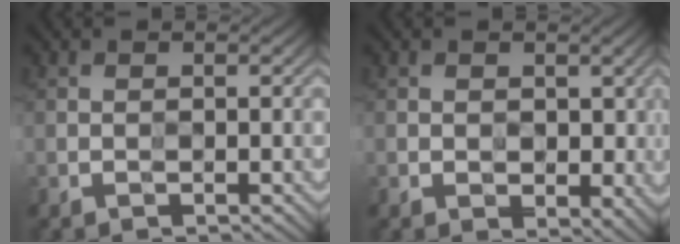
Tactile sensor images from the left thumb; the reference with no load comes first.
{"total": 2.5, "force": [0.5, 1.9, 1.6], "torque": [-0.028, -0.013, 0.011]}